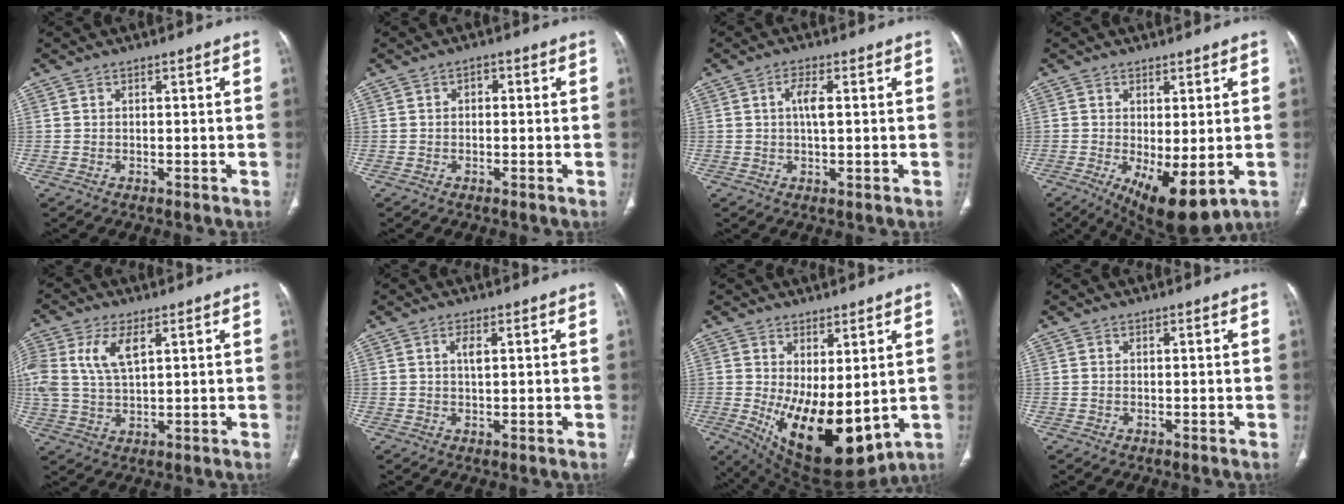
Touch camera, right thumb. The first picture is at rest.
{"total": 1.4, "force": [0.1, 1.1, 0.9], "torque": [-0.006, 0.005, -0.005]}
{"total": 3.9, "force": [0.5, 1.2, 3.7], "torque": [-0.074, -0.002, 0.008]}
{"total": 10.3, "force": [-2.7, 4.0, 9.2], "torque": [-0.139, -0.022, -0.024]}
{"total": 9.8, "force": [3.5, 5.0, 7.7], "torque": [-0.178, 0.003, 0.074]}
{"total": 2.3, "force": [0.7, 0.7, 2.1], "torque": [-0.040, -0.005, 0.013]}
{"total": 17.0, "force": [-1.4, 7.8, 15.0], "torque": [-0.234, -0.030, 0.011]}
{"total": 0.0}